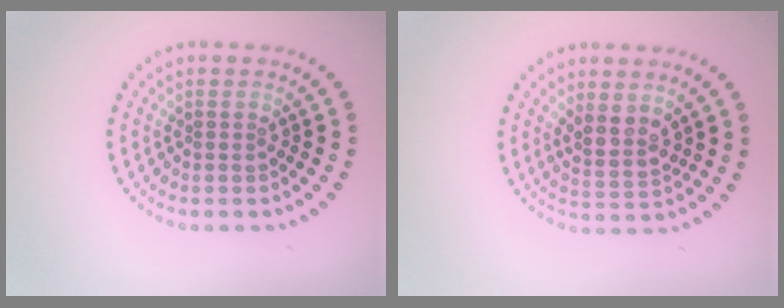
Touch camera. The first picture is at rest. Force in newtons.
{"total": 2.4, "press": 2.1, "slide": 1.1}